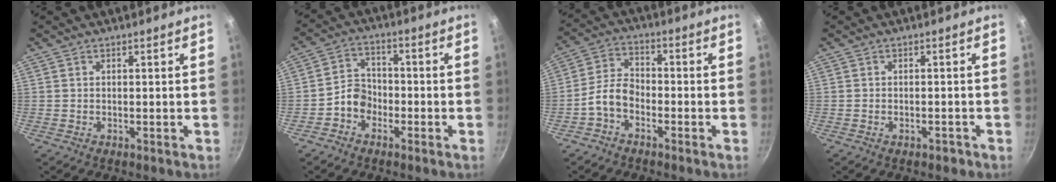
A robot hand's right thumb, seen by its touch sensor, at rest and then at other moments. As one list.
[{"total": 5.5, "force": [-2.5, 4.4, 2.2], "torque": [-0.014, 0.031, -0.055]}, {"total": 6.0, "force": [-3.0, 3.7, 3.7], "torque": [-0.067, 0.040, -0.069]}, {"total": 1.5, "force": [-0.9, 0.8, 0.8], "torque": [-0.006, 0.013, -0.009]}]